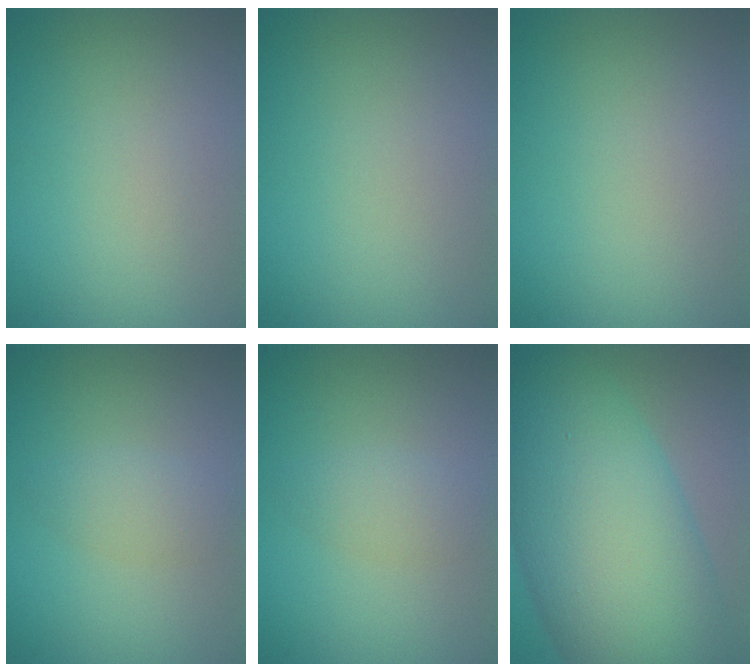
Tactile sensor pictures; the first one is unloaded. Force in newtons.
{"total": 0.0}
{"total": 0.0}
{"total": 1.8, "press": 1.8, "slide": 0.1}
{"total": 1.8, "press": 1.8, "slide": 0.1}
{"total": 14.0, "press": 14.0, "slide": 0.1}